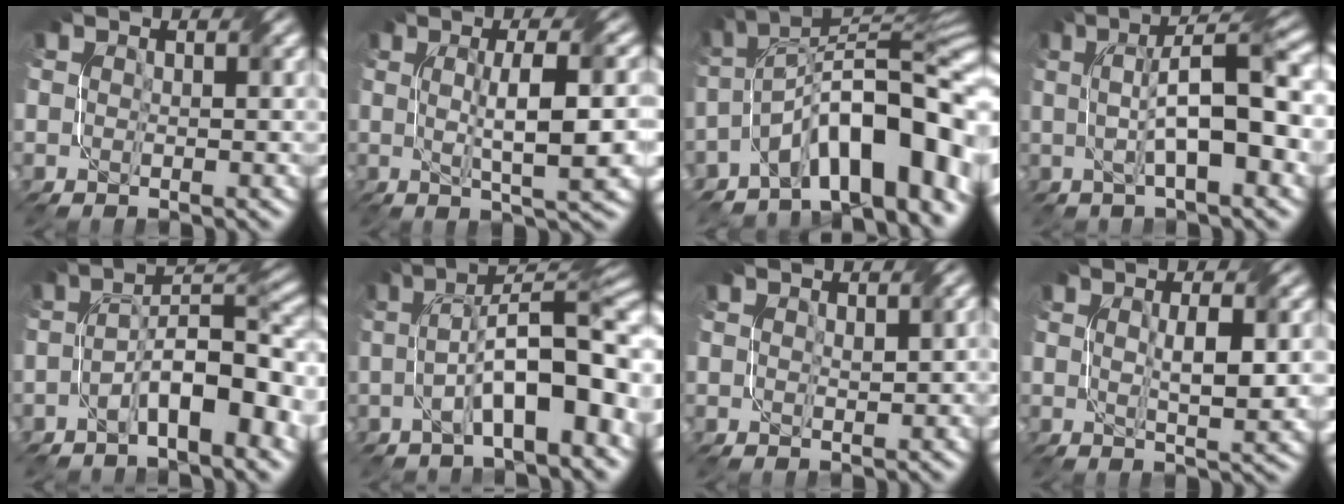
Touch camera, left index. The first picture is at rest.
{"total": 7.7, "force": [0.2, 1.8, 7.5], "torque": [-0.101, 0.008, 0.005]}
{"total": 13.0, "force": [-5.6, 4.8, 10.7], "torque": [-0.146, 0.022, -0.086]}
{"total": 8.3, "force": [0.5, 2.1, 8.0], "torque": [-0.119, 0.012, 0.007]}
{"total": 8.0, "force": [-3.2, 2.4, 6.9], "torque": [-0.105, 0.020, -0.059]}
{"total": 10.5, "force": [-1.8, 3.4, 9.7], "torque": [-0.145, 0.015, -0.029]}
{"total": 0.7, "force": [0.3, 0.2, 0.6], "torque": [-0.007, 0.001, 0.011]}
{"total": 3.9, "force": [0.3, 0.8, 3.8], "torque": [-0.065, -0.001, 0.011]}